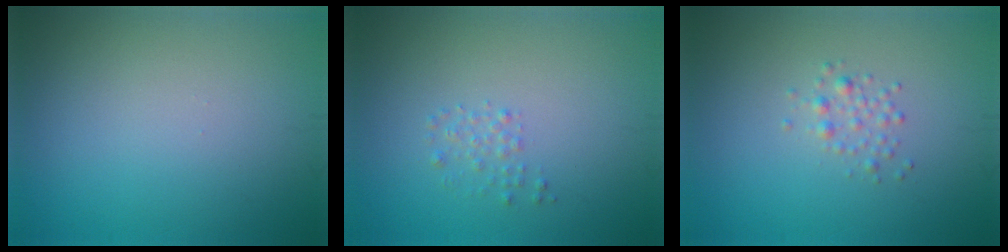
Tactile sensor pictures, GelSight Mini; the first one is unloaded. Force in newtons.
{"total": 1.0, "press": 1.0, "slide": 0.0}
{"total": 1.3, "press": 1.3, "slide": 0.0}